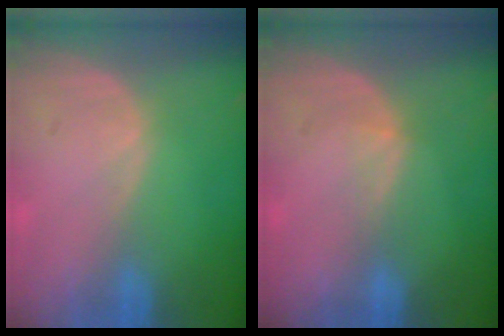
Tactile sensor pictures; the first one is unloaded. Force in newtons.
{"total": 1.7, "press": 1.3, "slide": 1.1}